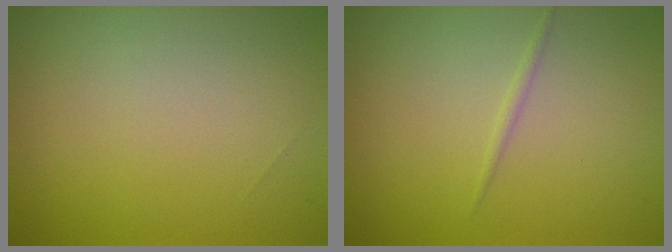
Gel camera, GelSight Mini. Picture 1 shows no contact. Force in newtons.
{"total": 0.5, "press": 0.5, "slide": 0.0}